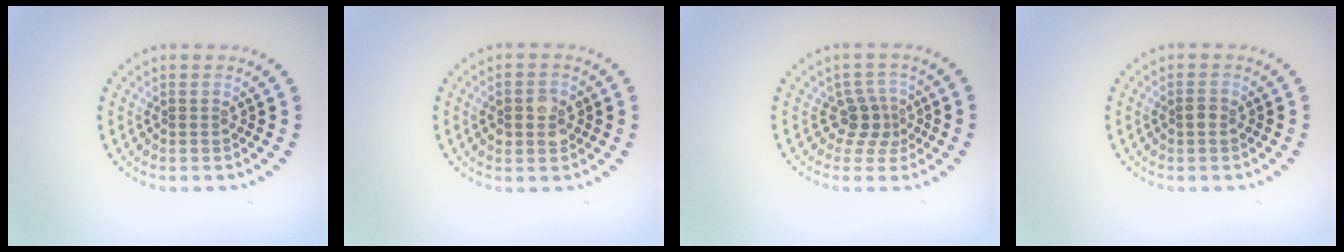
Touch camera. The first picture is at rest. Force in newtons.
{"total": 2.7, "press": 2.7, "slide": 0.1}
{"total": 2.5, "press": 1.8, "slide": 1.8}
{"total": 0.9, "press": 0.9, "slide": 0.2}